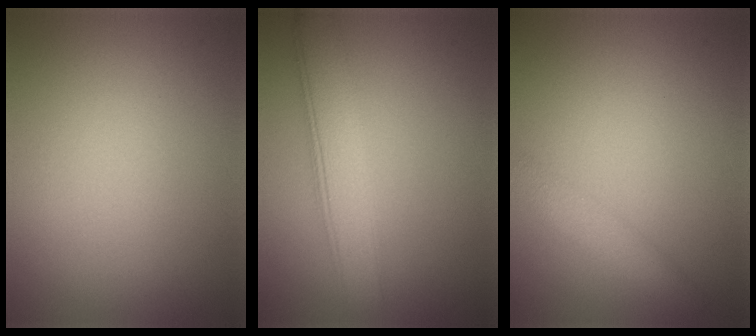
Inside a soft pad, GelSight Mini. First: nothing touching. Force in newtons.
{"total": 4.8, "press": 4.8, "slide": 0.0}
{"total": 2.2, "press": 2.2, "slide": 0.1}